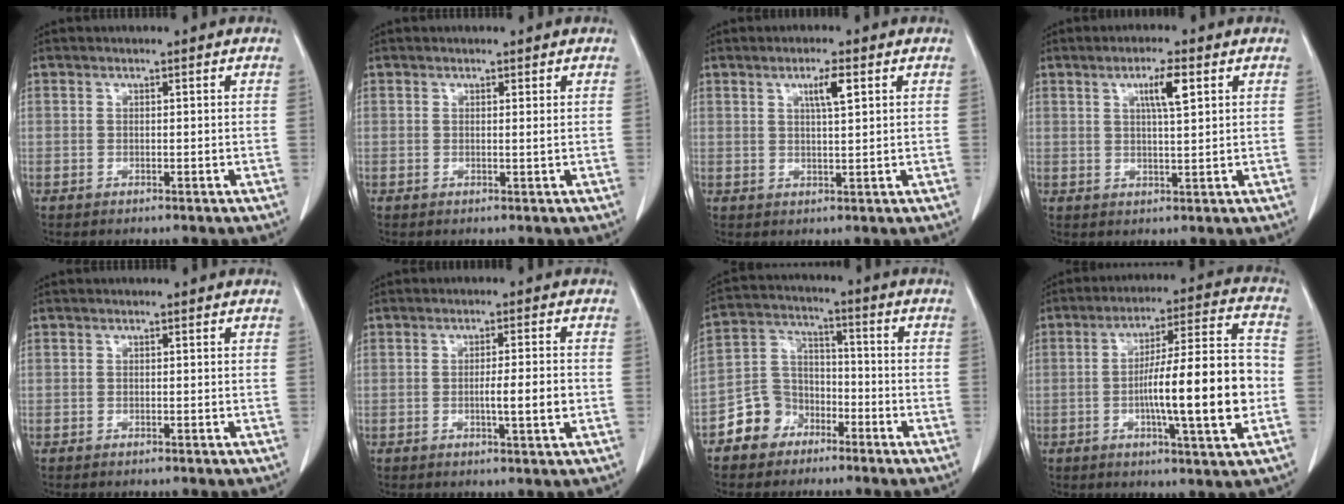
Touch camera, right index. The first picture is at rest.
{"total": 0.5, "force": [0.3, -0.1, 0.4], "torque": [-0.011, -0.002, 0.005]}
{"total": 3.7, "force": [1.7, 0.3, 3.3], "torque": [-0.055, 0.000, 0.027]}
{"total": 4.9, "force": [2.1, 0.4, 4.4], "torque": [-0.076, 0.001, 0.034]}
{"total": 0.0}
{"total": 4.8, "force": [-0.8, 0.0, 4.7], "torque": [-0.076, -0.006, -0.013]}
{"total": 7.9, "force": [-4.7, 6.1, 1.6], "torque": [-0.037, 0.022, -0.087]}
{"total": 16.4, "force": [-2.8, 1.0, 16.1], "torque": [-0.256, 0.009, -0.045]}